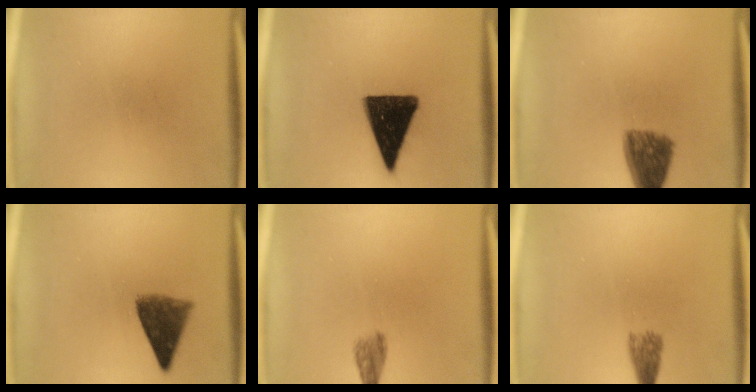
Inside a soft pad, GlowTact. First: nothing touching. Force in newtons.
{"total": 15.2}
{"total": 7.8}
{"total": 7.1}
{"total": 2.4}
{"total": 2.7}